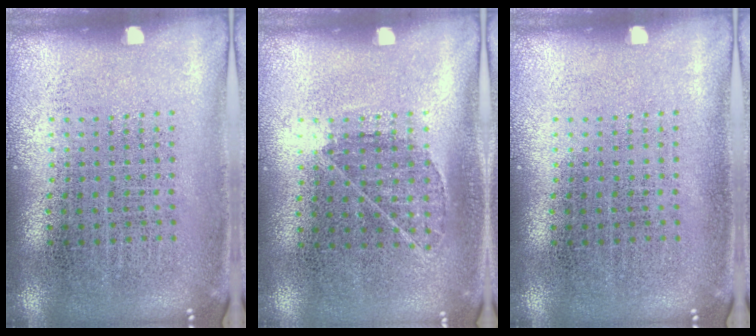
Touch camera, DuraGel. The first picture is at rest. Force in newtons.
{"total": 0.8, "press": 0.7, "slide": 0.5}
{"total": 0.0}